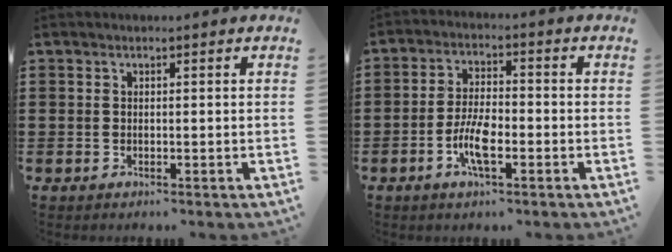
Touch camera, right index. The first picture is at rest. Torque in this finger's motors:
{"motor_torque": [2.14, 0.00, 0.23, 0.06]}